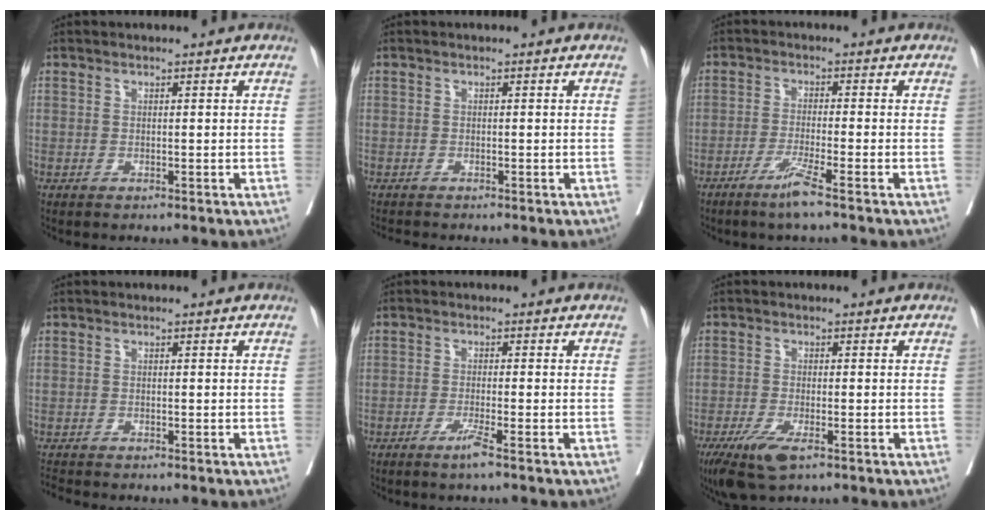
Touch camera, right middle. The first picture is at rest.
{"total": 1.0, "force": [-1.0, -0.3, 0.1], "torque": [-0.011, -0.007, -0.019]}
{"total": 4.3, "force": [-2.8, -0.7, 3.1], "torque": [-0.062, -0.010, -0.057]}
{"total": 1.2, "force": [-1.2, -0.2, -0.1], "torque": [-0.009, -0.011, -0.024]}
{"total": 2.6, "force": [-1.6, -0.5, 1.9], "torque": [-0.038, -0.006, -0.032]}
{"total": 5.7, "force": [-3.4, 1.4, 4.3], "torque": [-0.082, -0.015, -0.058]}